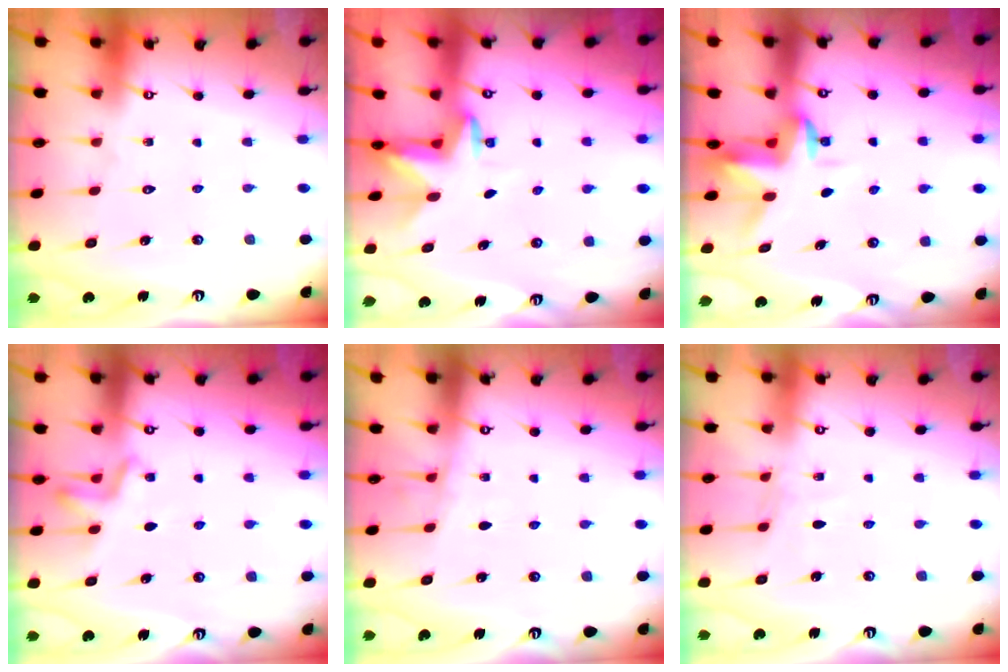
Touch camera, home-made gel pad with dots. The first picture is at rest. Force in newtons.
{"total": 2.9, "press": 2.9, "slide": 0.5}
{"total": 3.3, "press": 3.3, "slide": 0.4}
{"total": 4.6, "press": 4.3, "slide": 1.4}
{"total": 3.3, "press": 3.3, "slide": 0.5}
{"total": 4.0, "press": 4.0, "slide": 0.5}